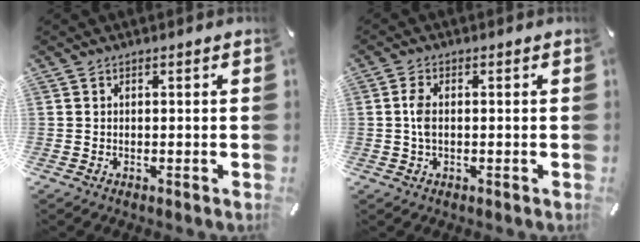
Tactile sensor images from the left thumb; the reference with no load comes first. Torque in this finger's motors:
{"motor_torque": [0.33, 0.50, 0.54, -0.11, 0.01]}